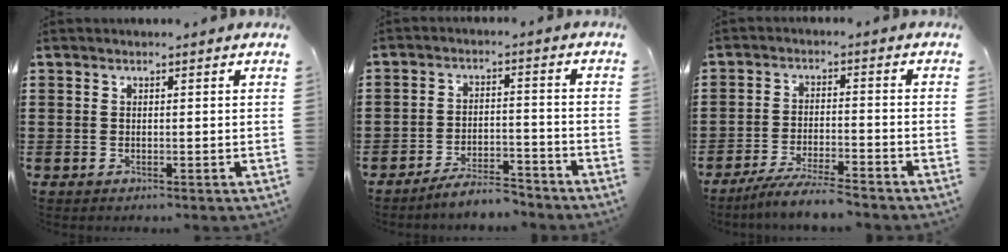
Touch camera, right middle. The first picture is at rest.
{"total": 5.2, "force": [-5.1, 0.6, 0.9], "torque": [-0.014, 0.008, -0.100]}
{"total": 5.2, "force": [-4.7, 0.0, 2.1], "torque": [-0.048, -0.010, -0.093]}